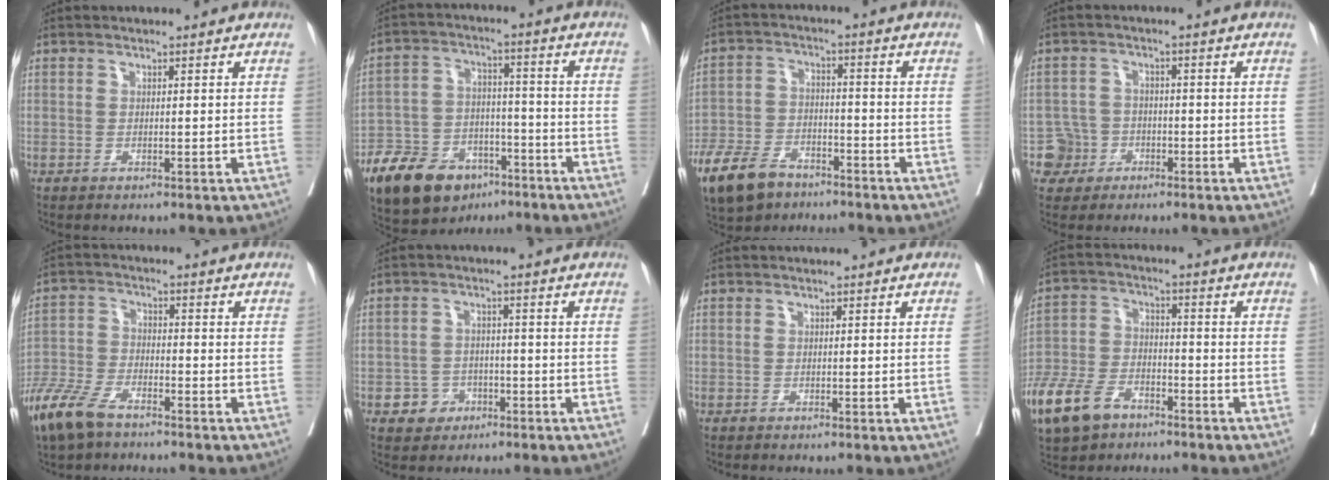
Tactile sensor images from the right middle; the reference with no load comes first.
{"total": 15.3, "force": [-10.2, 8.3, 7.8], "torque": [-0.143, 0.004, -0.172]}
{"total": 10.5, "force": [-7.3, 5.5, 5.1], "torque": [-0.107, -0.008, -0.133]}
{"total": 4.0, "force": [-1.8, 3.6, -0.3], "torque": [0.015, 0.016, -0.032]}
{"total": 8.8, "force": [-6.5, 3.1, 5.2], "torque": [-0.122, -0.016, -0.129]}
{"total": 3.8, "force": [-1.8, 3.2, 0.7], "torque": [-0.007, 0.012, -0.025]}
{"total": 0.9, "force": [0.0, -0.4, 0.8], "torque": [-0.017, -0.002, 0.001]}
{"total": 10.6, "force": [-6.9, 5.7, 5.7], "torque": [-0.130, -0.010, -0.132]}